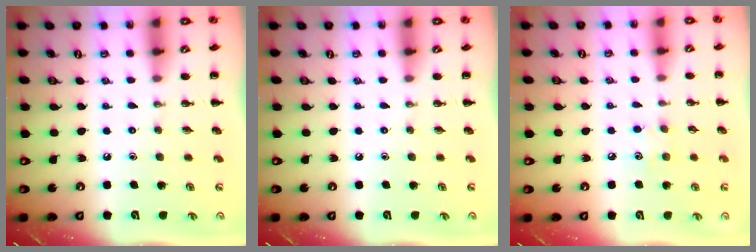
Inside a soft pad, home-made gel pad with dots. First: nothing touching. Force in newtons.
{"total": 0.0}
{"total": 5.7, "press": 5.5, "slide": 1.4}